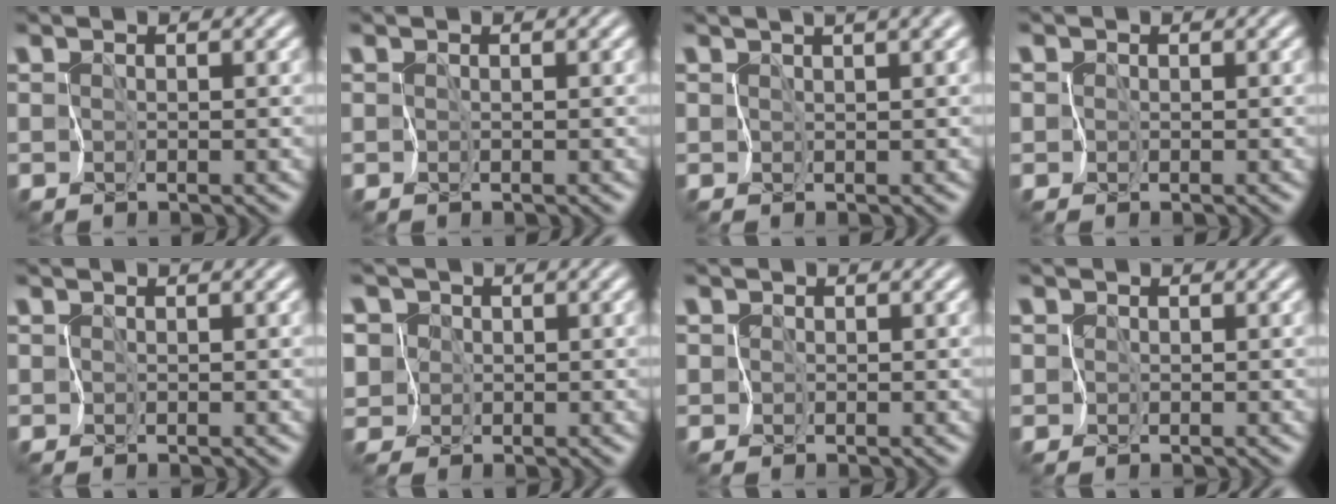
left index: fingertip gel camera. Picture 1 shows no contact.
{"total": 0.0}
{"total": 5.1, "force": [3.1, 1.5, 3.8], "torque": [-0.054, 0.025, 0.039]}
{"total": 1.1, "force": [0.2, 1.1, 0.0], "torque": [0.010, 0.003, 0.003]}
{"total": 0.0}
{"total": 5.6, "force": [1.4, 5.1, 1.8], "torque": [-0.046, 0.027, -0.004]}
{"total": 1.4, "force": [0.2, 1.4, 0.1], "torque": [0.009, 0.008, -0.002]}
{"total": 1.7, "force": [0.3, 1.7, 0.1], "torque": [0.006, 0.011, -0.003]}